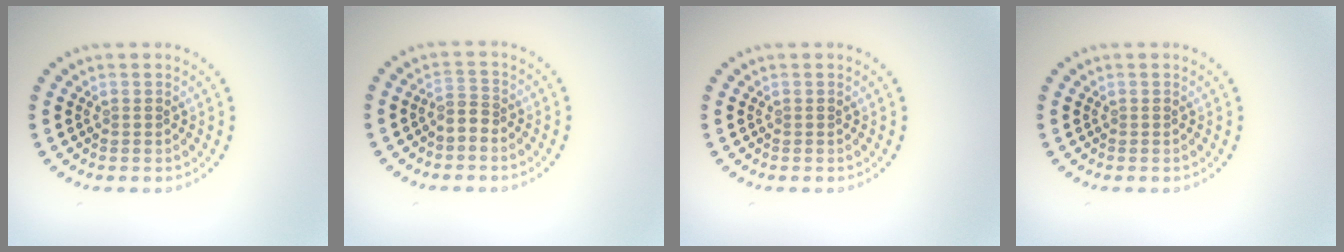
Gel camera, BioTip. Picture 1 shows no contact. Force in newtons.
{"total": 1.7, "press": 1.2, "slide": 1.2}
{"total": 0.0}
{"total": 0.0}